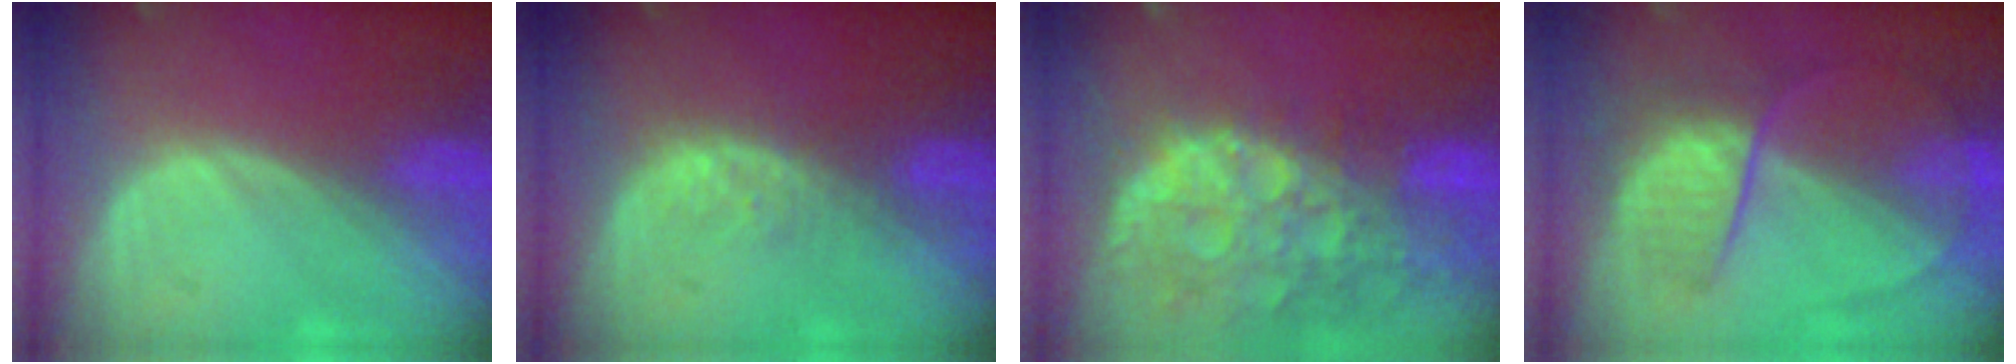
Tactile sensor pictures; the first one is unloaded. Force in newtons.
{"total": 2.8, "press": 2.8, "slide": 0.3}
{"total": 13.8, "press": 11.1, "slide": 8.1}
{"total": 6.7, "press": 6.6, "slide": 1.5}